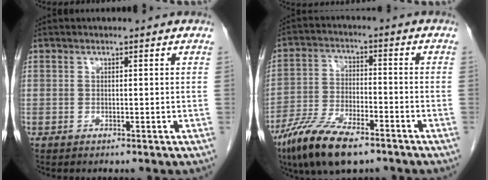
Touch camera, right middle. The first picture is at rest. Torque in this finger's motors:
{"motor_torque": [1.17, -0.97, 0.36, 0.14]}